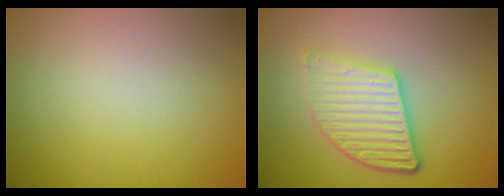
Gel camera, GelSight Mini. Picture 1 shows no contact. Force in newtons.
{"total": 4.7, "press": 3.6, "slide": 3.1}